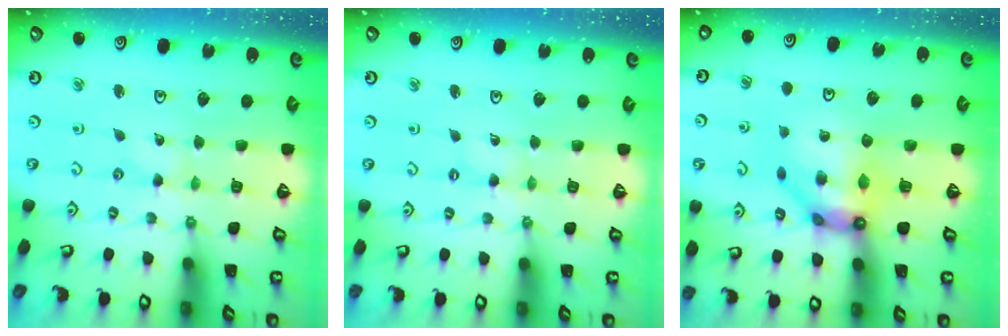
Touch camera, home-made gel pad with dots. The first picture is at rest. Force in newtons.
{"total": 0.0}
{"total": 10.7, "press": 10.6, "slide": 1.0}